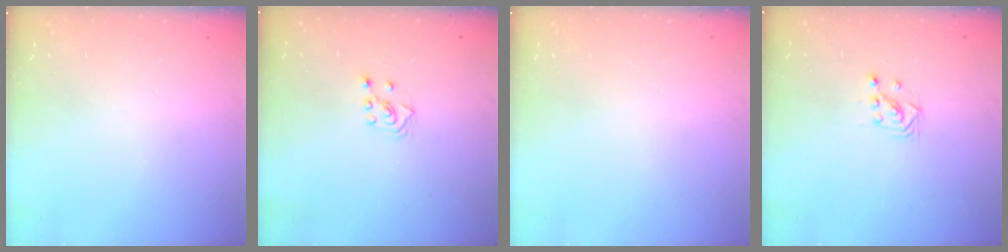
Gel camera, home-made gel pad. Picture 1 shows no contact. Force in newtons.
{"total": 3.6, "press": 3.5, "slide": 0.7}
{"total": 0.0}
{"total": 2.9, "press": 2.9, "slide": 0.3}